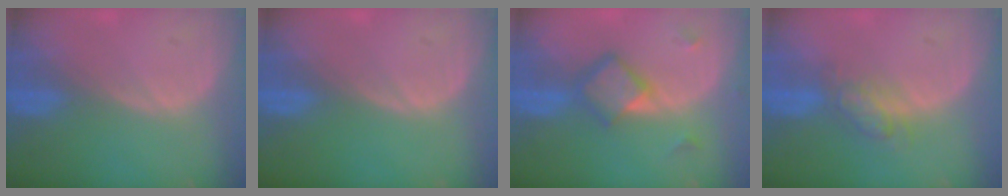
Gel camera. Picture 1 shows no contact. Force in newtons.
{"total": 0.0}
{"total": 5.8, "press": 5.1, "slide": 2.7}
{"total": 4.9, "press": 4.3, "slide": 2.3}